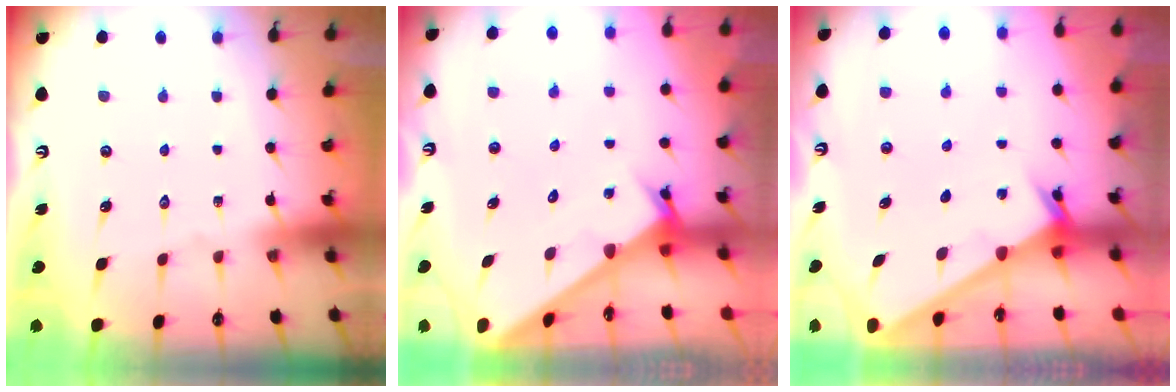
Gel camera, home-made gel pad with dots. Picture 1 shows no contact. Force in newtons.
{"total": 2.9, "press": 2.9, "slide": 0.1}
{"total": 2.5, "press": 2.5, "slide": 0.2}